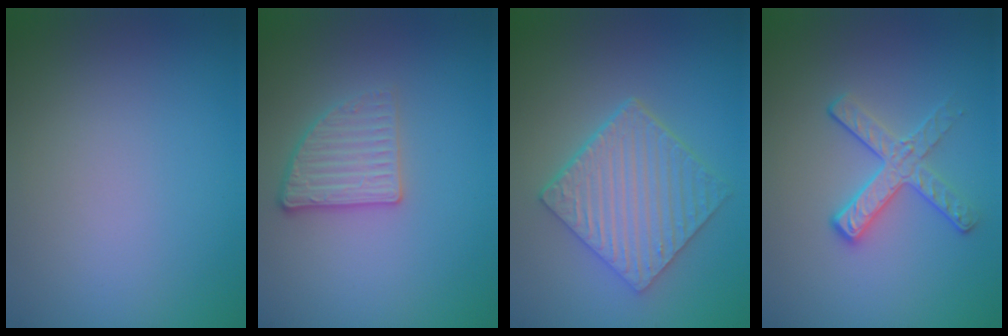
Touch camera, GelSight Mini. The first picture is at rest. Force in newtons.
{"total": 2.6, "press": 2.4, "slide": 1.0}
{"total": 5.3, "press": 4.4, "slide": 2.9}
{"total": 2.9, "press": 2.6, "slide": 1.4}